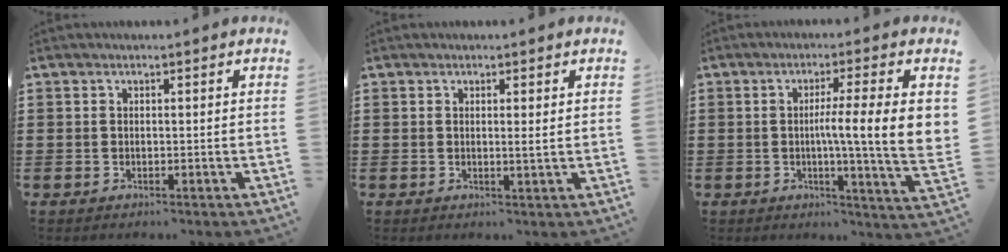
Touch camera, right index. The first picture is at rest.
{"total": 1.3, "force": [0.3, 0.0, 1.3], "torque": [-0.026, 0.000, 0.003]}
{"total": 9.6, "force": [1.1, 0.4, 9.6], "torque": [-0.167, -0.009, 0.015]}